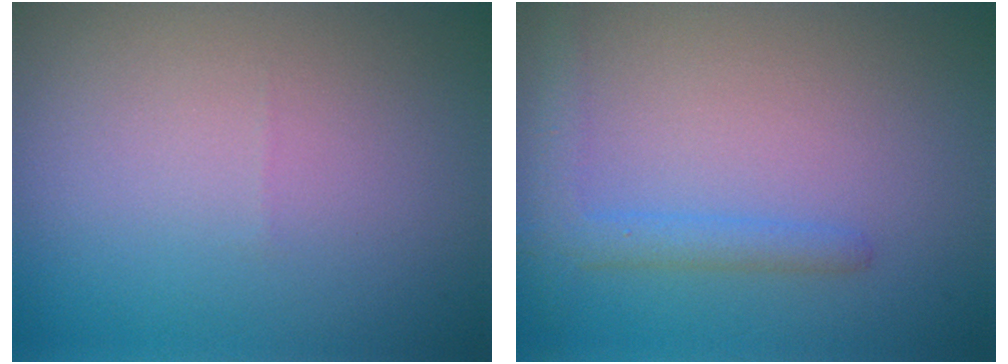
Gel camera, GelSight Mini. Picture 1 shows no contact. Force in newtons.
{"total": 2.4, "press": 2.4, "slide": 0.2}